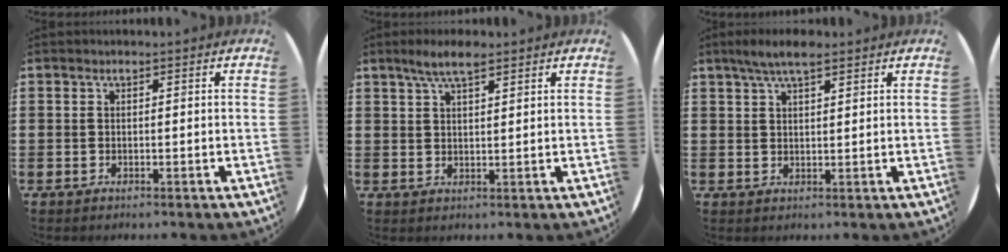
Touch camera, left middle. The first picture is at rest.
{"total": 4.4, "force": [3.2, 1.1, 2.9], "torque": [-0.054, 0.002, 0.054]}
{"total": 4.3, "force": [3.2, 1.0, 2.6], "torque": [-0.050, 0.002, 0.056]}